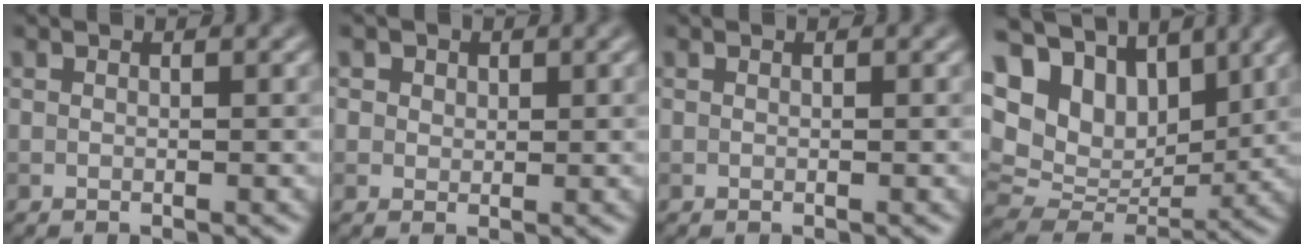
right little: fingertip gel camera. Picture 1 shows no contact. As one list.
[{"total": 2.6, "force": [1.5, 1.9, 1.0], "torque": [-0.022, 0.007, 0.016]}, {"total": 0.0}, {"total": 13.7, "force": [5.9, 9.1, 8.4], "torque": [-0.188, 0.025, 0.120]}]